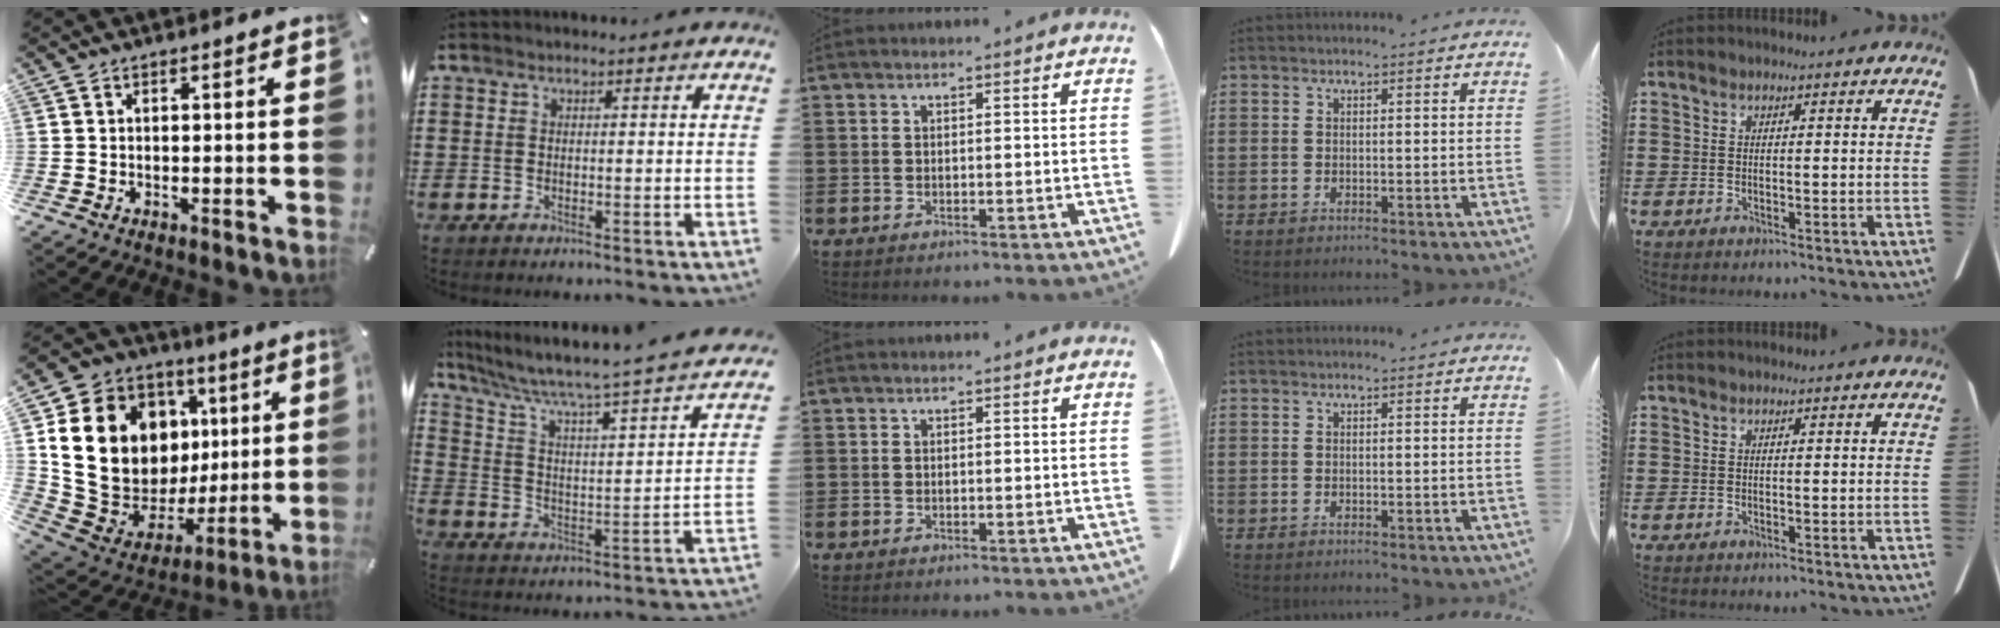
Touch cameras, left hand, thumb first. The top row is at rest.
{"thumb": {"total": 22.0, "force": [5.1, 17.0, 13.1], "torque": [-0.247, -0.036, 0.122]}, "index": {"total": 4.9, "force": [4.1, 0.0, 2.7], "torque": [-0.074, -0.046, 0.057]}}